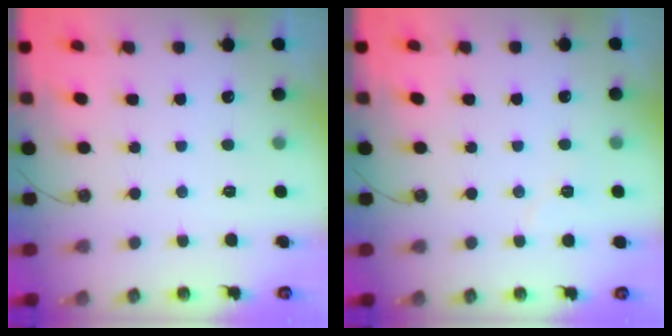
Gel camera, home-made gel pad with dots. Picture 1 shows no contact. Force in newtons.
{"total": 5.4, "press": 4.8, "slide": 2.3}